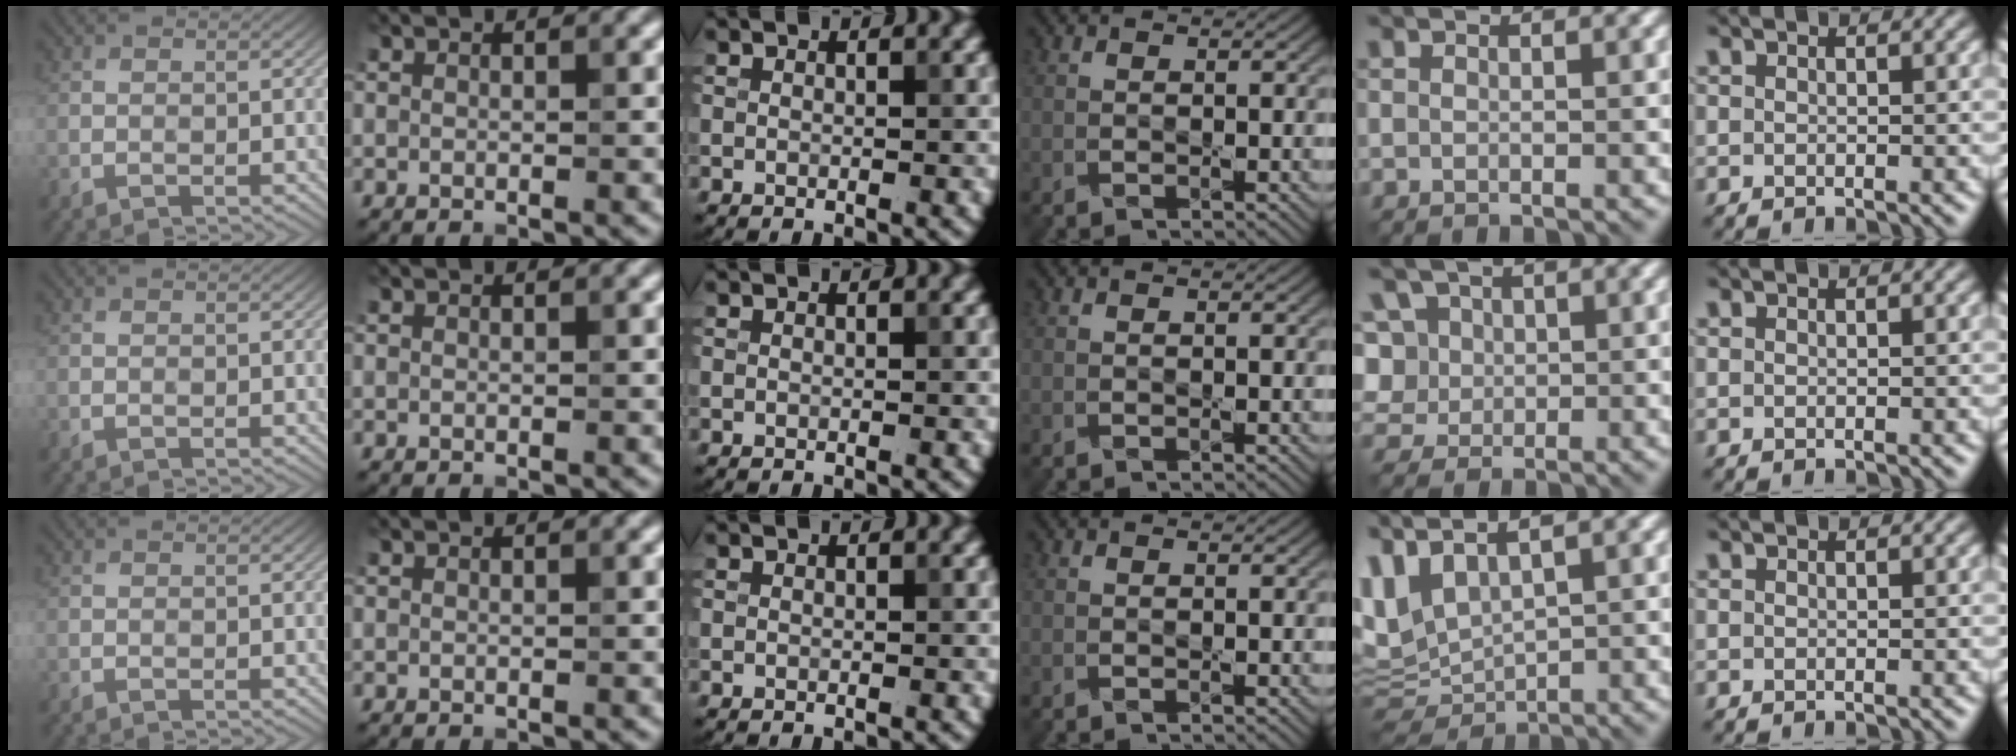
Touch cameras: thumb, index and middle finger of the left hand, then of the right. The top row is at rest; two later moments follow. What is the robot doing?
{"motion": "press", "object": "sticker"}